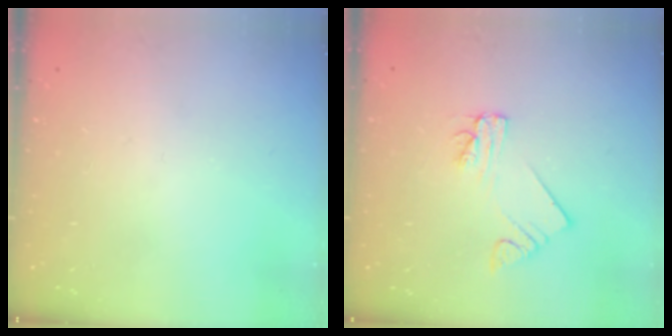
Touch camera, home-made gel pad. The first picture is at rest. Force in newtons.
{"total": 2.2, "press": 2.2, "slide": 0.1}